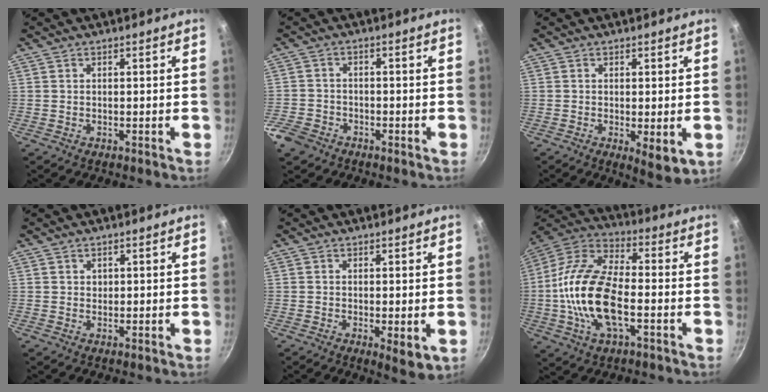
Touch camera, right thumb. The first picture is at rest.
{"total": 4.9, "force": [-3.3, 3.2, 1.5], "torque": [-0.028, 0.013, -0.064]}
{"total": 5.2, "force": [-1.2, 1.7, 4.8], "torque": [-0.070, -0.017, -0.013]}
{"total": 1.0, "force": [0.4, 0.8, 0.3], "torque": [0.004, -0.001, 0.006]}
{"total": 4.1, "force": [-0.9, 1.3, 3.8], "torque": [-0.057, -0.015, -0.011]}
{"total": 19.1, "force": [-3.3, 9.2, 16.4], "torque": [-0.335, 0.027, -0.062]}